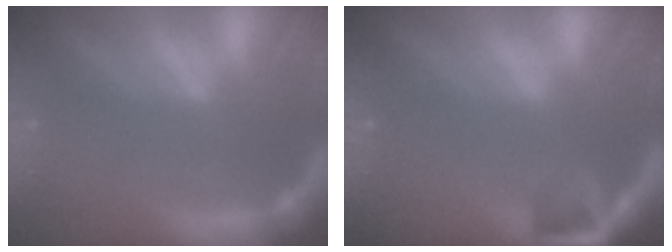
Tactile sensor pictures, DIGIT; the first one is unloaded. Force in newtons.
{"total": 2.9}